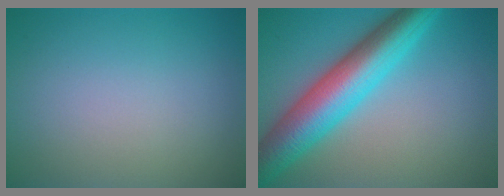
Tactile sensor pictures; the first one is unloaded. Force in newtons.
{"total": 9.2, "press": 9.2, "slide": 0.2}